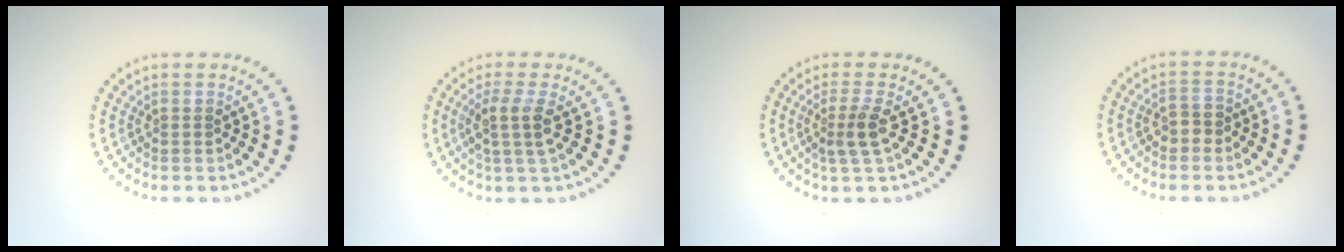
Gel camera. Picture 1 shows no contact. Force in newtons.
{"total": 2.6, "press": 2.1, "slide": 1.6}
{"total": 2.5, "press": 1.9, "slide": 1.5}
{"total": 1.7, "press": 1.6, "slide": 0.5}